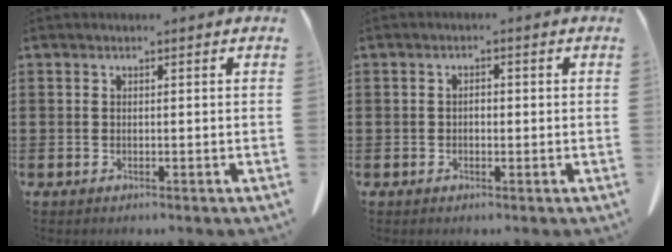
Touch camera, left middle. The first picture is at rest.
{"total": 1.2, "force": [-0.1, 0.6, 1.0], "torque": [-0.020, 0.003, -0.003]}